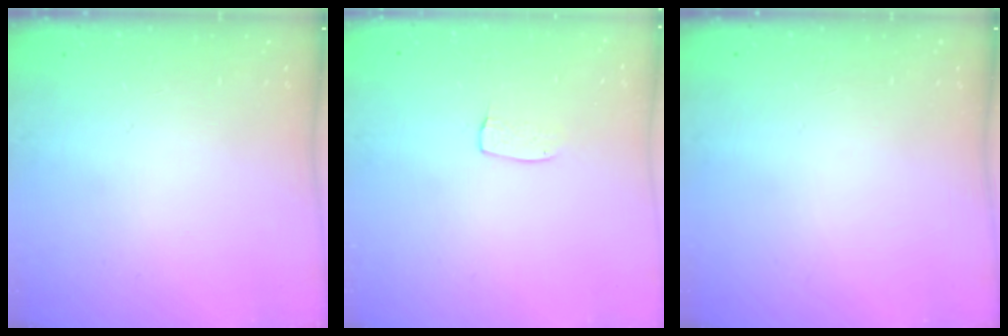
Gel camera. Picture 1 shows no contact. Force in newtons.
{"total": 5.3, "press": 5.3, "slide": 0.3}
{"total": 0.0}